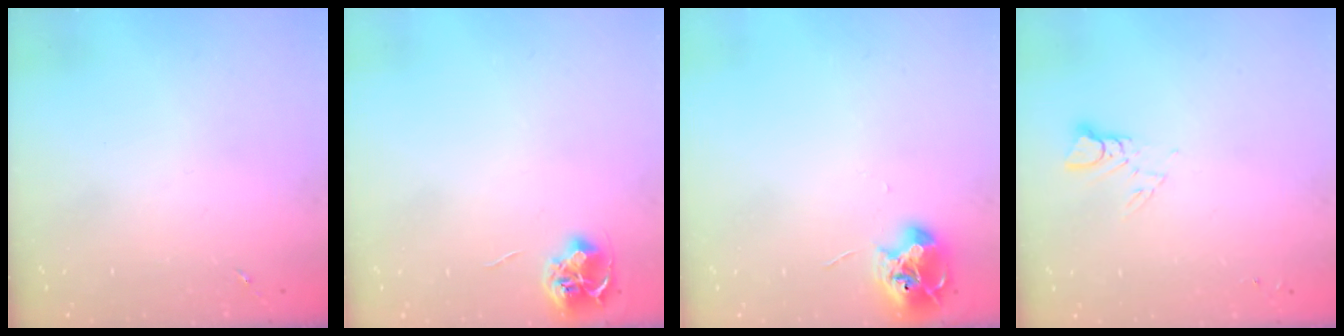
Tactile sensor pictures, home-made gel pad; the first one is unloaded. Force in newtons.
{"total": 7.1, "press": 7.1, "slide": 0.4}
{"total": 9.3, "press": 9.3, "slide": 1.0}
{"total": 2.9, "press": 2.9, "slide": 0.2}